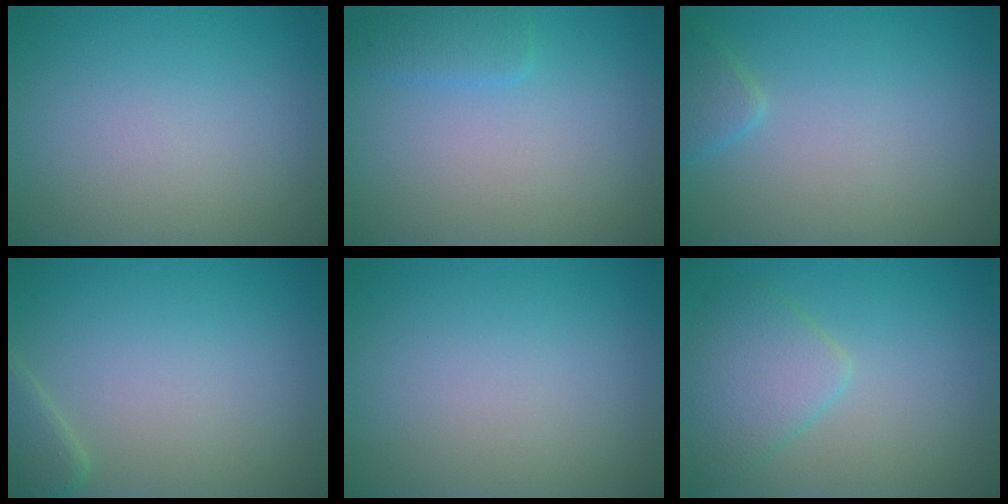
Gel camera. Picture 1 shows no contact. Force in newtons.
{"total": 1.6, "press": 1.6, "slide": 0.0}
{"total": 1.4, "press": 1.4, "slide": 0.1}
{"total": 1.8, "press": 1.8, "slide": 0.1}
{"total": 0.0}
{"total": 3.4, "press": 3.3, "slide": 0.1}